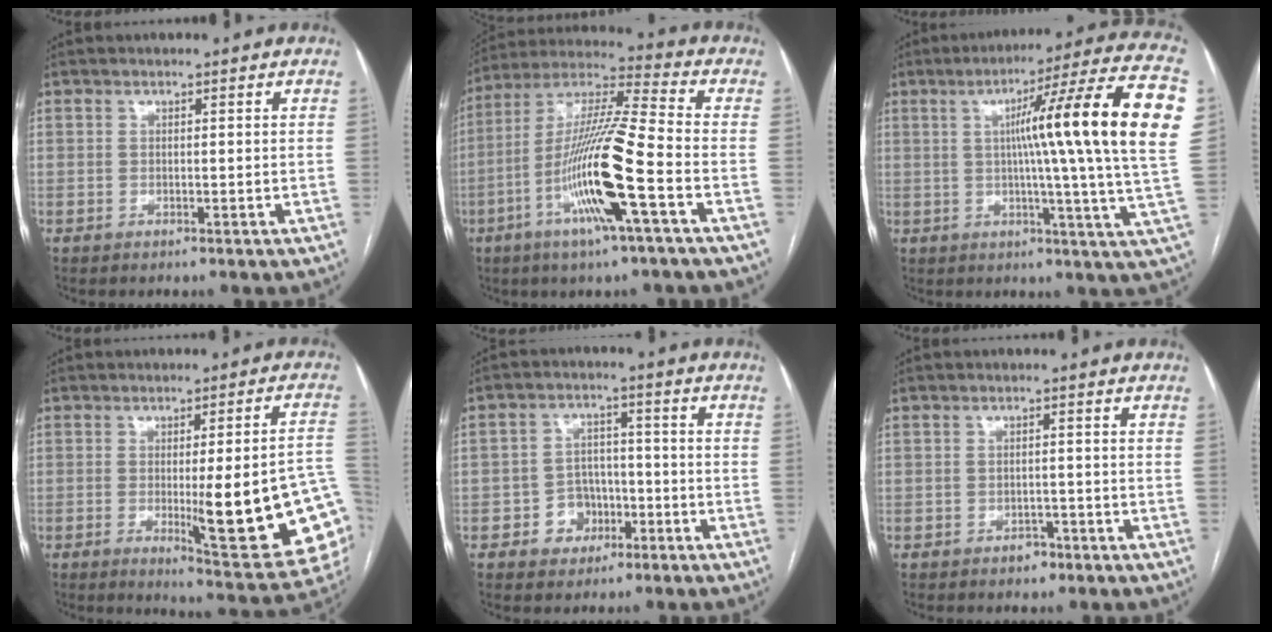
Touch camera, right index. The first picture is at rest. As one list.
[{"total": 16.7, "force": [-5.7, -0.1, 15.7], "torque": [-0.311, -0.007, -0.112]}, {"total": 22.2, "force": [4.0, -1.4, 21.8], "torque": [-0.256, 0.019, 0.041]}, {"total": 19.6, "force": [-3.5, 2.8, 19.1], "torque": [-0.162, 0.001, -0.027]}, {"total": 5.8, "force": [-2.4, 5.0, 1.7], "torque": [-0.022, 0.018, -0.031]}, {"total": 2.0, "force": [-1.2, 1.4, 0.7], "torque": [-0.008, 0.004, -0.014]}]